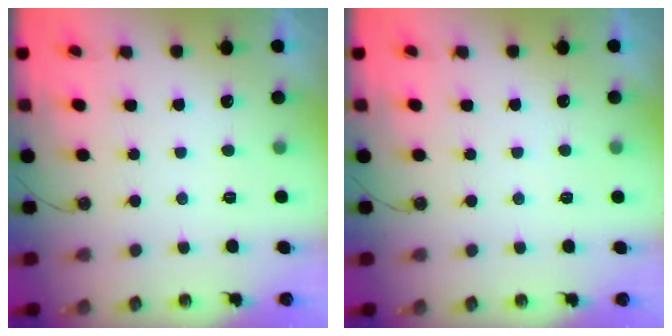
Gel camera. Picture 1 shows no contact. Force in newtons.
{"total": 3.1, "press": 3.1, "slide": 0.5}